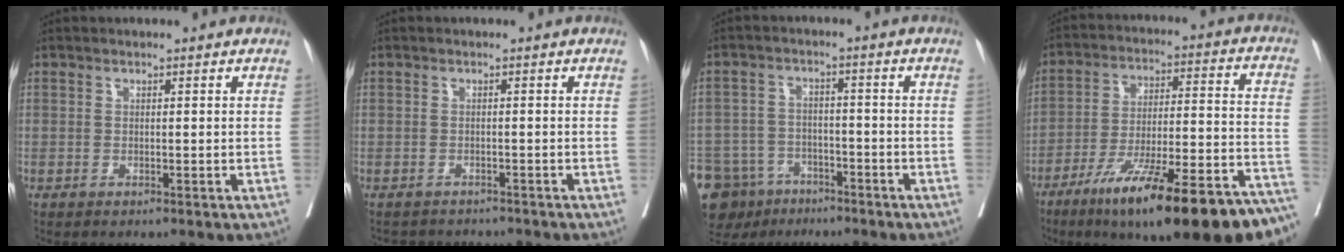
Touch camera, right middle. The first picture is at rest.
{"total": 4.3, "force": [-4.1, 1.5, -0.1], "torque": [0.007, -0.003, -0.056]}
{"total": 13.1, "force": [-9.2, 8.5, 3.9], "torque": [-0.094, 0.007, -0.138]}
{"total": 25.3, "force": [-17.8, 2.9, 17.8], "torque": [-0.197, 0.010, -0.281]}